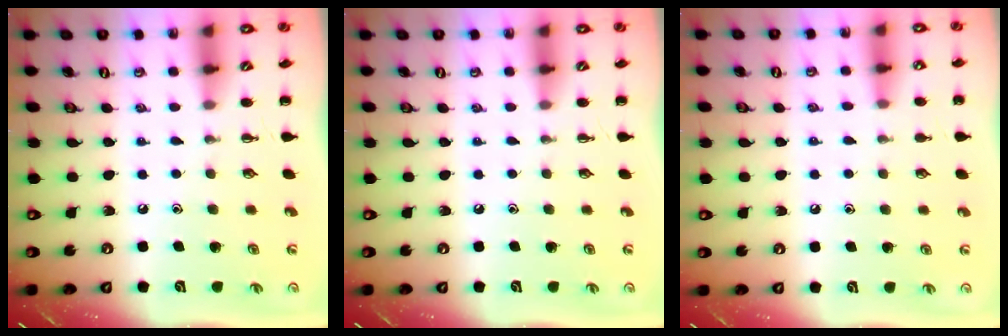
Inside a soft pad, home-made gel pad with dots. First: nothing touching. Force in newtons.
{"total": 0.0}
{"total": 6.0, "press": 5.7, "slide": 1.9}